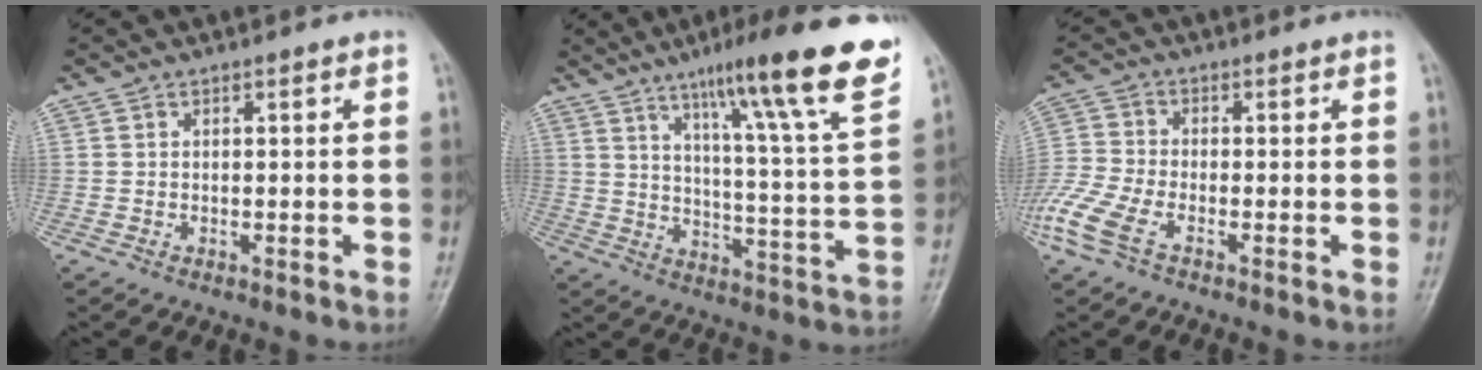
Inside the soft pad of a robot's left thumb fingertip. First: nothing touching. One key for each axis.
{"total": 20.8, "fx": 13.1, "fy": 1.6, "fz": 16.1, "tx": -0.211, "ty": -0.050, "tz": 0.185}
{"total": 7.2, "fx": -3.9, "fy": 2.8, "fz": 5.3, "tx": -0.149, "ty": 0.007, "tz": -0.087}